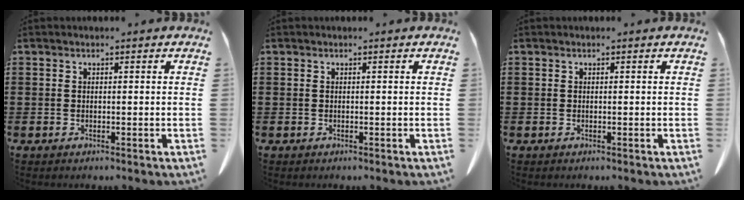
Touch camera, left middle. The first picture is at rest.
{"total": 0.0}
{"total": 0.0}